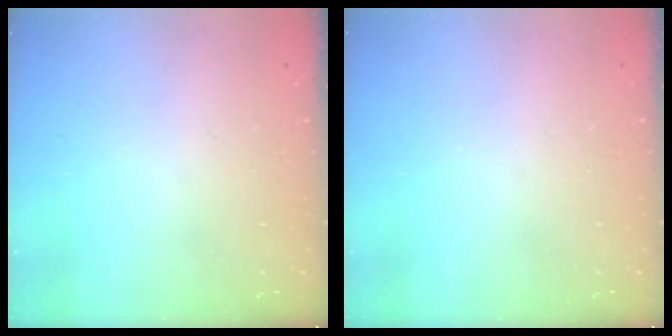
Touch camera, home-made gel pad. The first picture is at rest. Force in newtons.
{"total": 0.0}